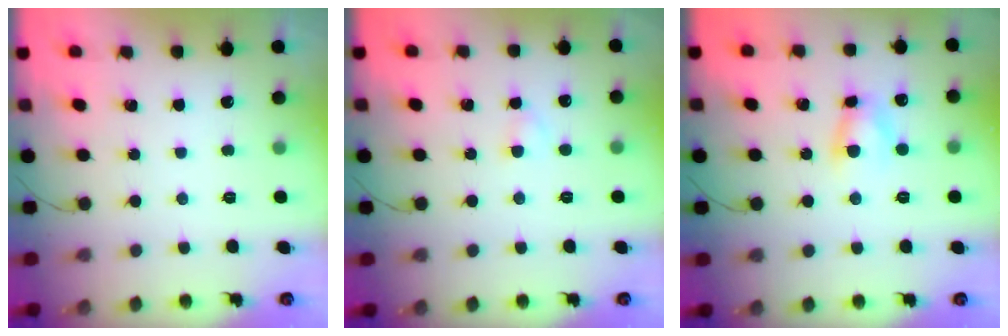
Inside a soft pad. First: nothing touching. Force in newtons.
{"total": 1.9, "press": 1.7, "slide": 0.9}
{"total": 4.6, "press": 4.5, "slide": 0.6}